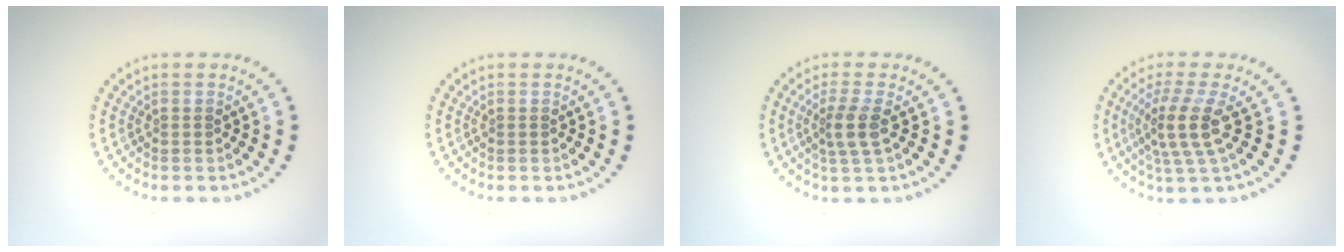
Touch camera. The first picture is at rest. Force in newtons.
{"total": 0.0}
{"total": 2.5, "press": 2.0, "slide": 1.5}
{"total": 3.8, "press": 2.8, "slide": 2.5}